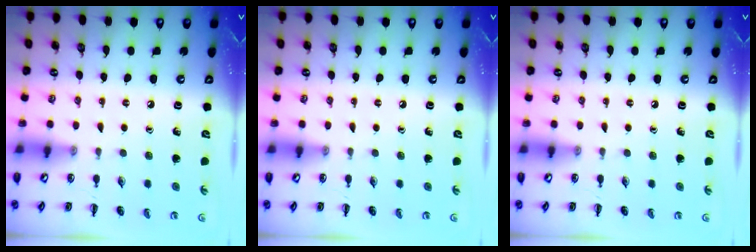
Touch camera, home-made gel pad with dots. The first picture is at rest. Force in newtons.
{"total": 0.0}
{"total": 0.0}